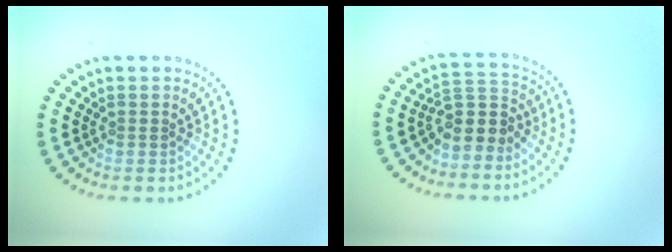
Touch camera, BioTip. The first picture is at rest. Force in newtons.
{"total": 3.3, "press": 2.6, "slide": 2.0}